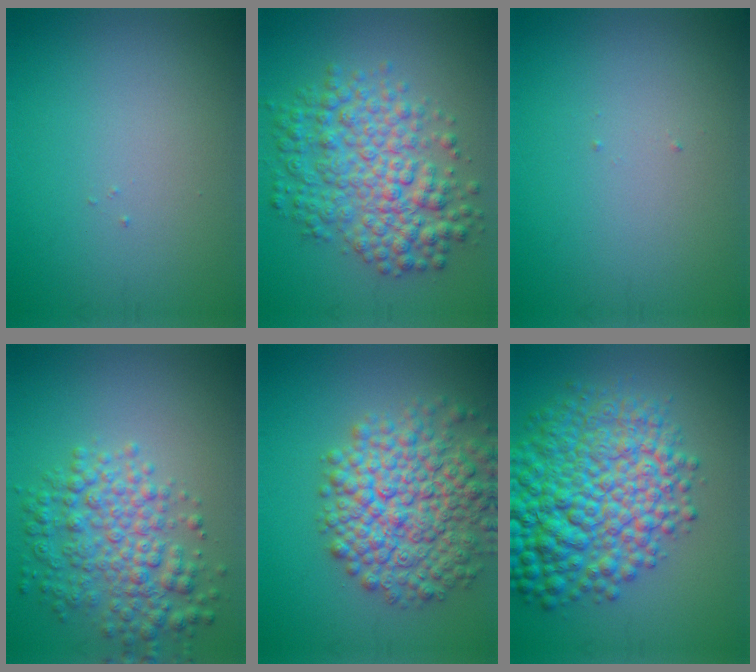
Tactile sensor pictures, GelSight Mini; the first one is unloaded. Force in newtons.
{"total": 7.2, "press": 7.2, "slide": 0.1}
{"total": 0.0}
{"total": 5.5, "press": 5.5, "slide": 0.1}
{"total": 9.0, "press": 9.0, "slide": 0.4}
{"total": 10.9, "press": 10.9, "slide": 0.3}